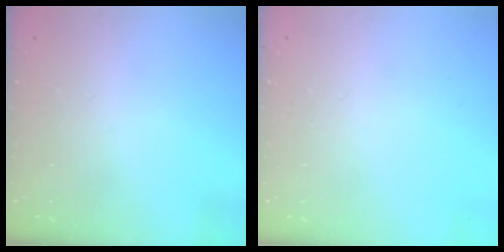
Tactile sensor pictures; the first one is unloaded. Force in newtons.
{"total": 0.0}